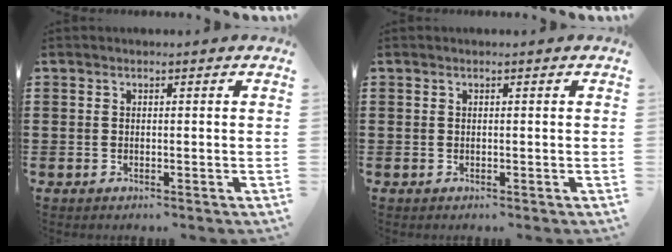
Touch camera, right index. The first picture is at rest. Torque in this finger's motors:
{"motor_torque": [-0.04, 0.03, 0.00, -0.01]}